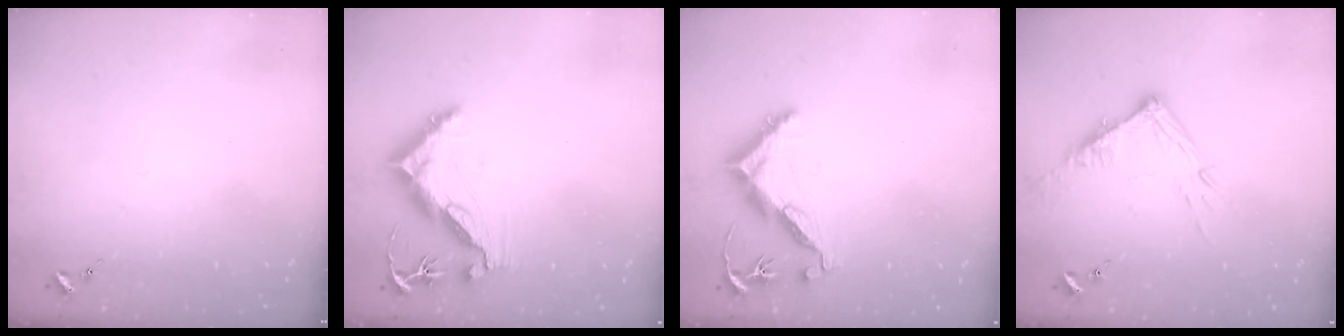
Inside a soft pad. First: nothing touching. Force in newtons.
{"total": 10.5, "press": 10.4, "slide": 1.1}
{"total": 11.7, "press": 11.7, "slide": 1.0}
{"total": 12.1, "press": 12.1, "slide": 1.2}